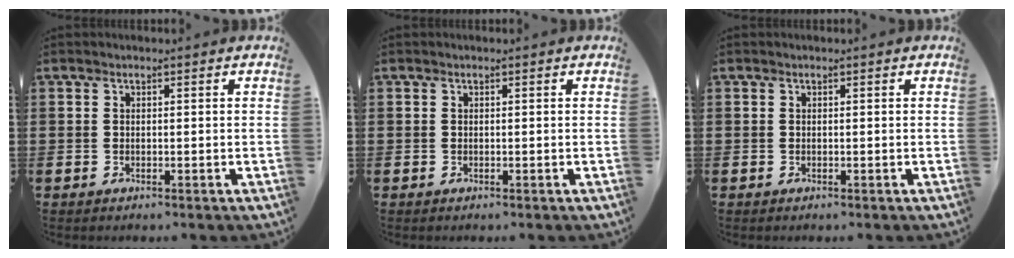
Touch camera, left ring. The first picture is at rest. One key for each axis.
{"total": 0.0}
{"total": 0.0}